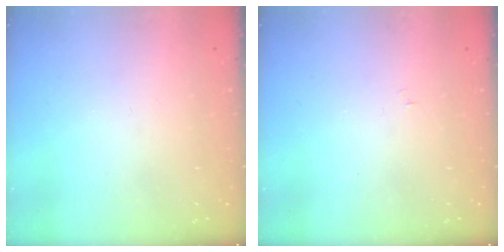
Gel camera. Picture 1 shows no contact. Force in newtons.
{"total": 3.0, "press": 3.0, "slide": 0.3}